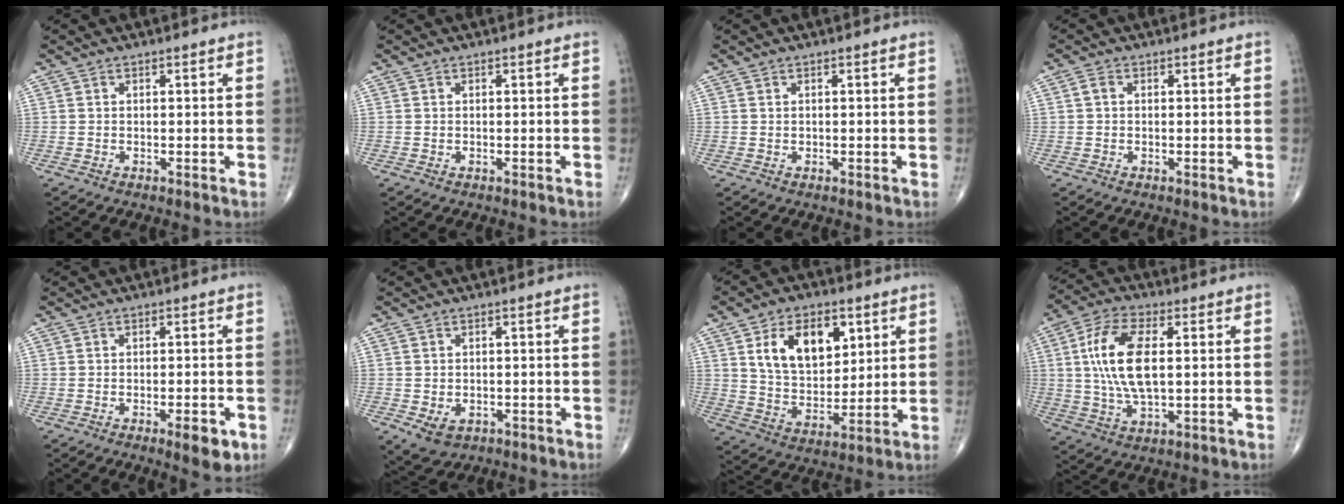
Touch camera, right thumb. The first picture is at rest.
{"total": 0.0}
{"total": 0.0}
{"total": 1.3, "force": [0.1, 1.0, 0.8], "torque": [-0.014, 0.004, 0.001]}
{"total": 5.0, "force": [-2.3, 1.6, 4.2], "torque": [-0.049, 0.001, -0.027]}
{"total": 4.3, "force": [-1.5, 3.2, 2.5], "torque": [-0.037, 0.000, -0.012]}
{"total": 14.8, "force": [5.7, 9.1, 10.2], "torque": [-0.130, -0.027, 0.110]}
{"total": 13.8, "force": [1.8, 6.3, 12.1], "torque": [-0.242, 0.002, 0.033]}